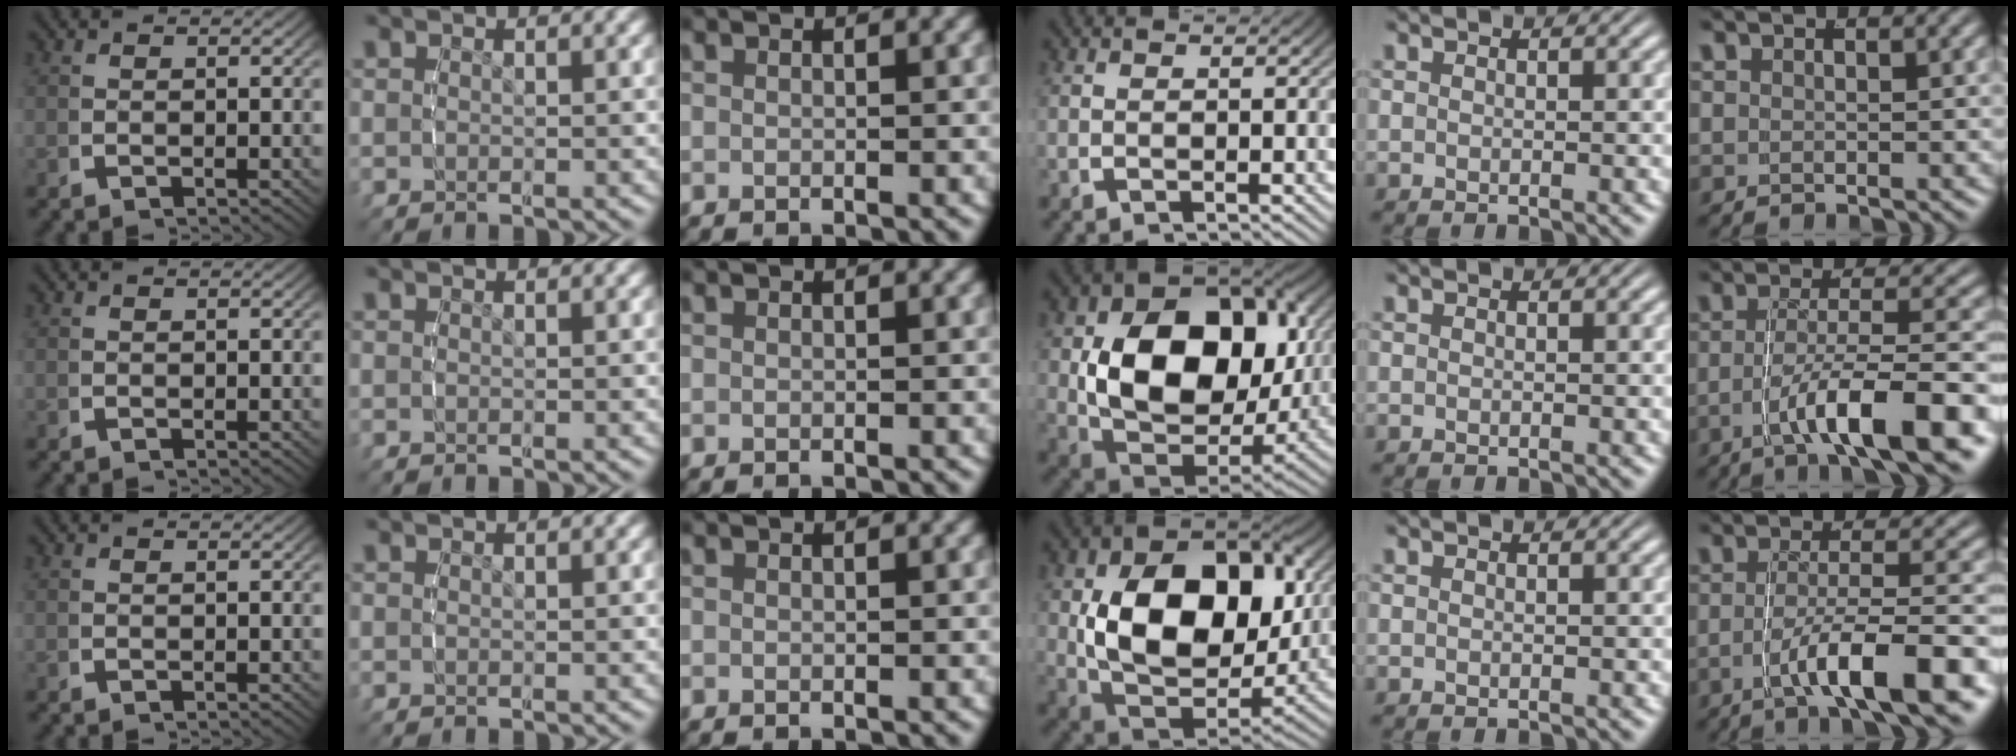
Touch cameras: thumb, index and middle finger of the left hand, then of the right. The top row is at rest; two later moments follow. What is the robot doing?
{"motion": "lift_and_place", "object": "lipstick"}